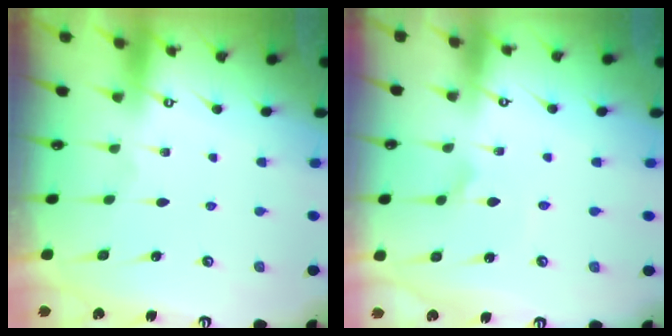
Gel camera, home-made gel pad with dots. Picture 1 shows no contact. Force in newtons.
{"total": 2.5, "press": 2.5, "slide": 0.3}